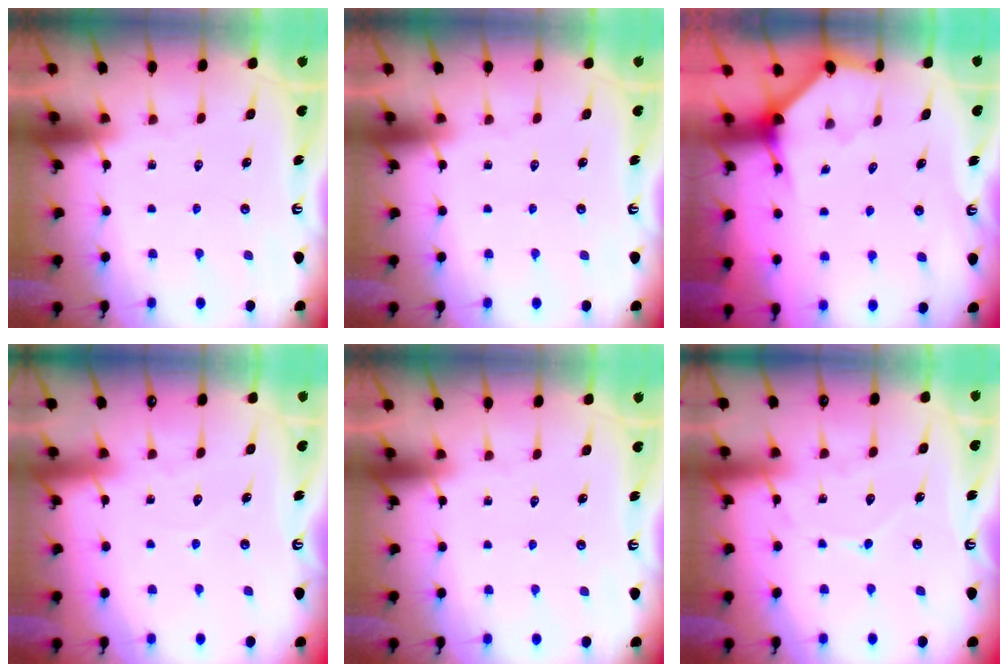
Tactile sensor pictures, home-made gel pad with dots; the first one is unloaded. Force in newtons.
{"total": 0.0}
{"total": 4.8, "press": 4.7, "slide": 0.3}
{"total": 3.1, "press": 3.1, "slide": 0.3}
{"total": 0.0}
{"total": 6.6, "press": 6.6, "slide": 0.7}